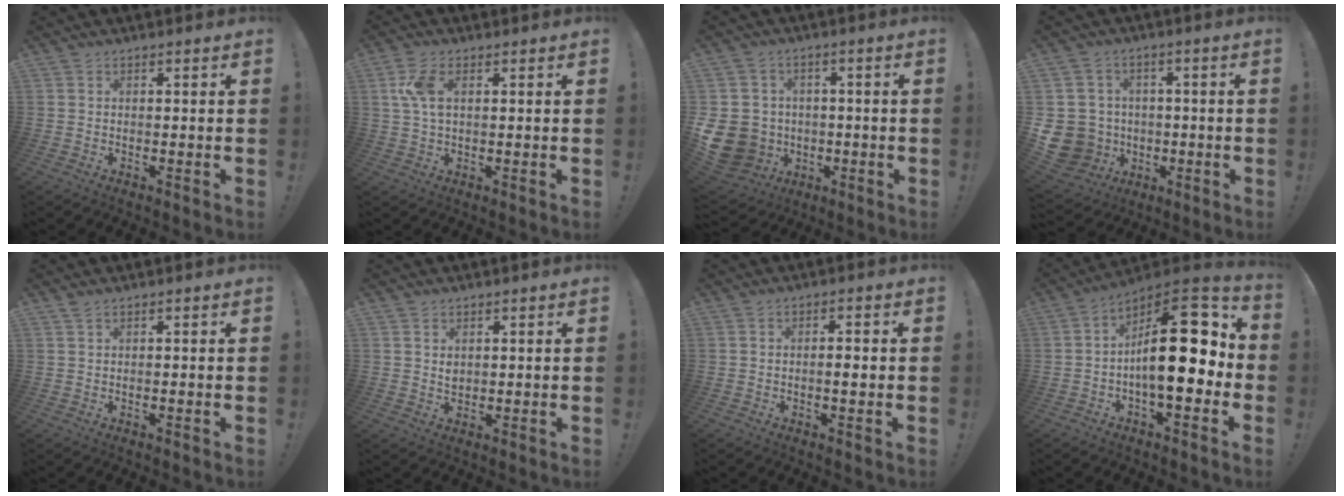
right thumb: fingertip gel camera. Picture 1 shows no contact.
{"total": 6.6, "force": [1.8, 3.3, 5.5], "torque": [-0.114, 0.005, 0.033]}
{"total": 13.6, "force": [-2.8, 12.0, 5.6], "torque": [-0.124, 0.015, -0.046]}
{"total": 10.8, "force": [-1.8, 10.1, 3.3], "torque": [-0.094, 0.008, -0.023]}
{"total": 0.9, "force": [0.7, 0.1, 0.6], "torque": [-0.006, -0.003, 0.011]}
{"total": 2.1, "force": [1.1, 1.6, 0.8], "torque": [-0.011, -0.006, 0.019]}
{"total": 2.4, "force": [-0.4, 0.4, 2.3], "torque": [-0.026, -0.004, -0.012]}
{"total": 22.1, "force": [0.6, 8.8, 20.2], "torque": [-0.299, -0.002, 0.011]}